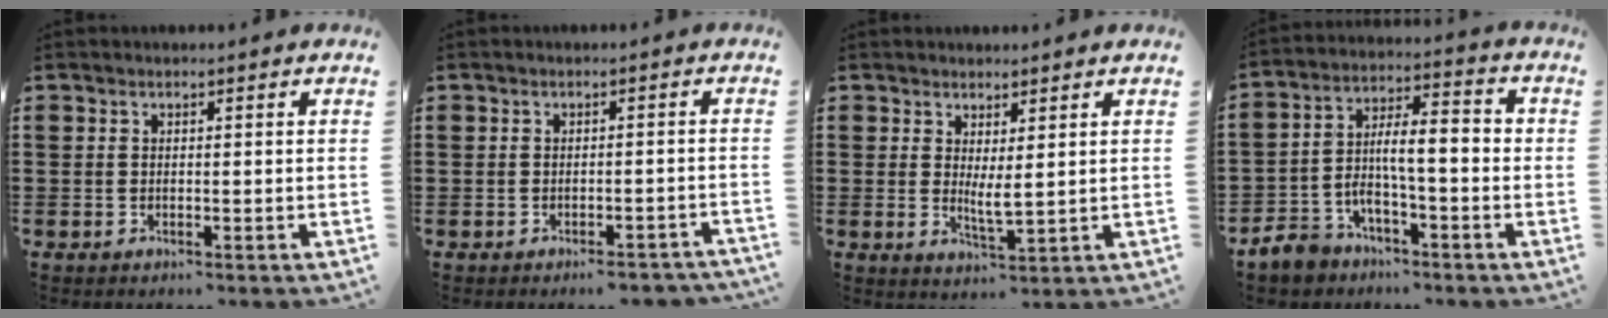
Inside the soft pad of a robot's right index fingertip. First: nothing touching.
{"total": 2.3, "force": [-2.2, 0.5, 0.4], "torque": [-0.011, 0.001, -0.045]}
{"total": 3.2, "force": [1.2, 0.7, 2.9], "torque": [-0.049, -0.006, 0.021]}
{"total": 6.5, "force": [-2.4, 2.8, 5.4], "torque": [-0.114, -0.008, -0.052]}